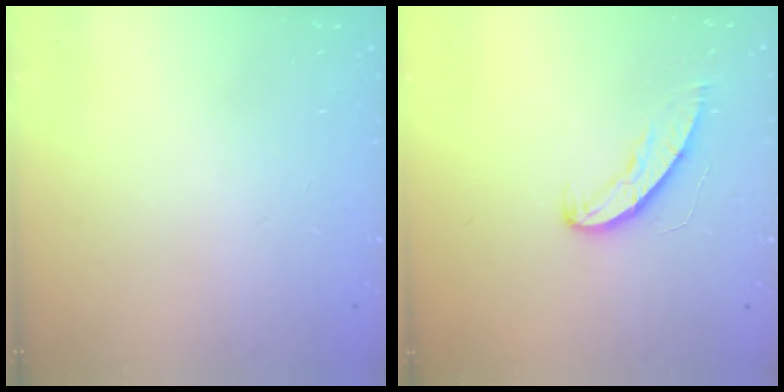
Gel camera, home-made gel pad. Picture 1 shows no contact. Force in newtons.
{"total": 6.8, "press": 6.8, "slide": 0.5}